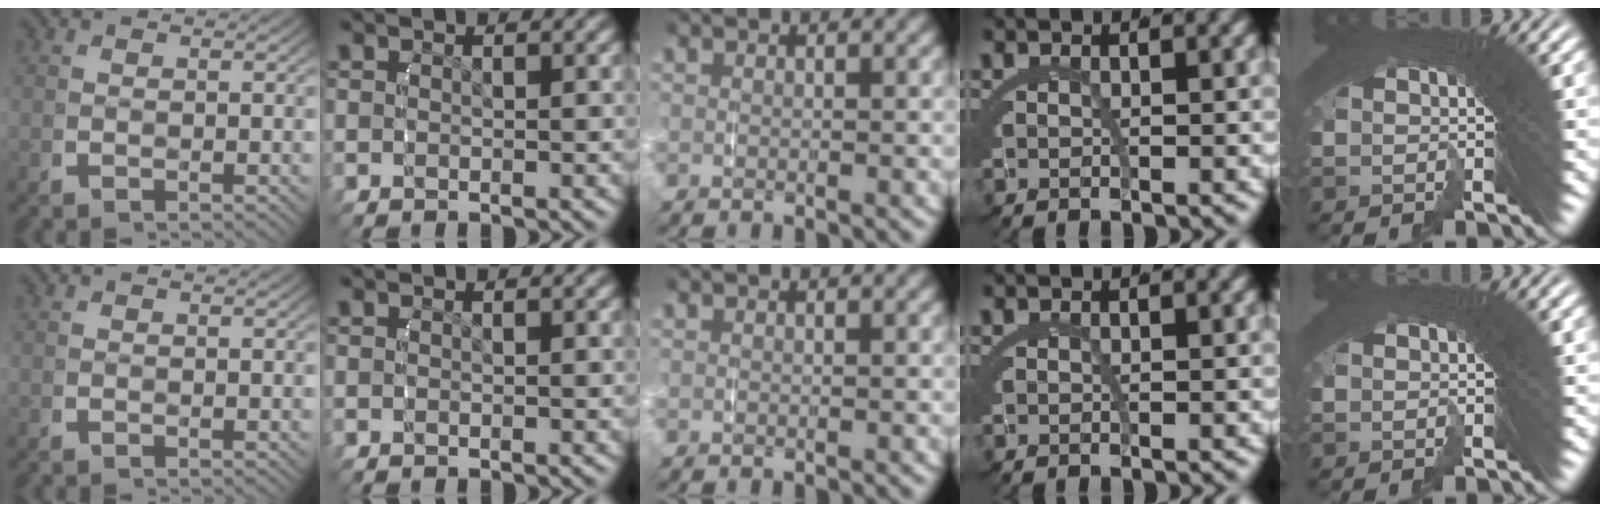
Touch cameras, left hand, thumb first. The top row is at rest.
{}